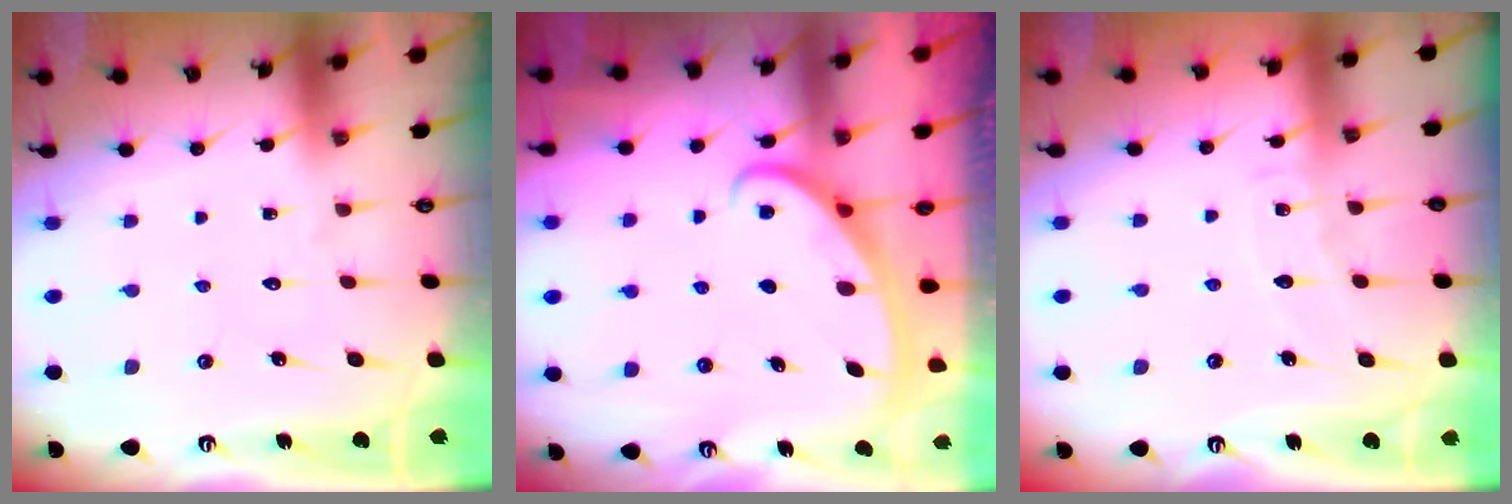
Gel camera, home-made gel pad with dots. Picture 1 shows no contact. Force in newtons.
{"total": 2.7, "press": 2.7, "slide": 0.3}
{"total": 4.9, "press": 4.9, "slide": 0.6}